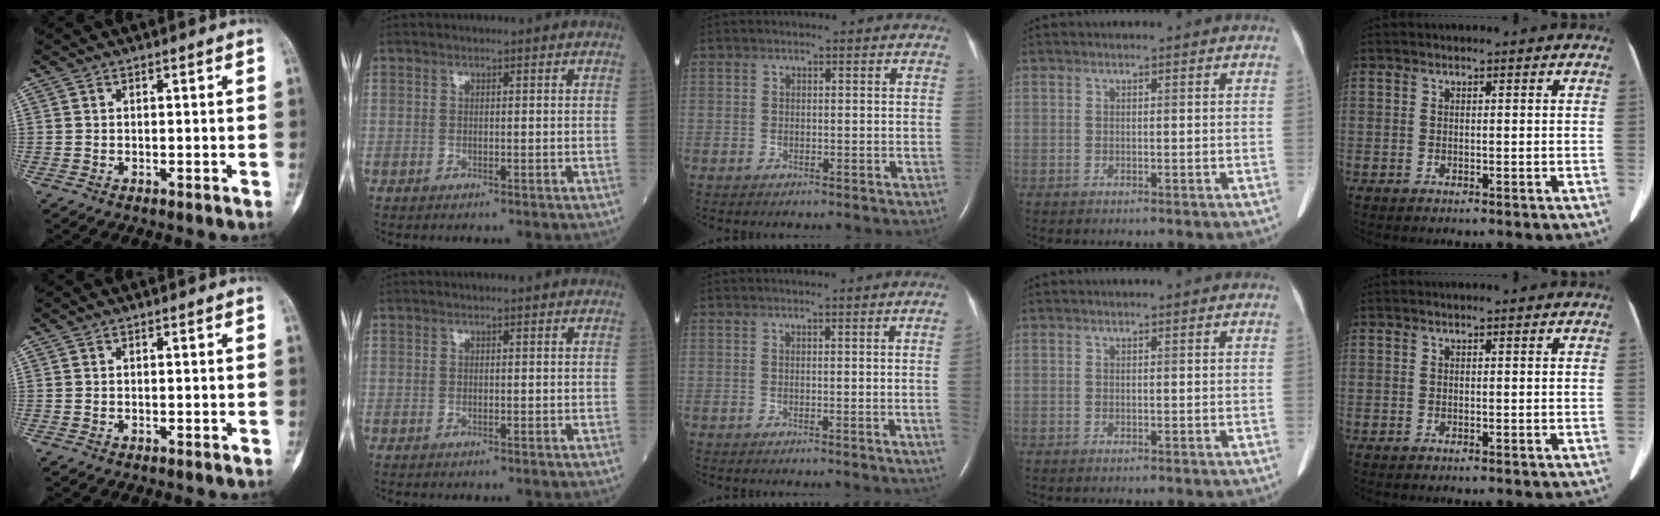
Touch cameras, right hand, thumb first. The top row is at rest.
{"middle": {"total": 2.4, "force": [-0.1, -1.2, 2.0], "torque": [-0.023, -0.003, 0.001]}}